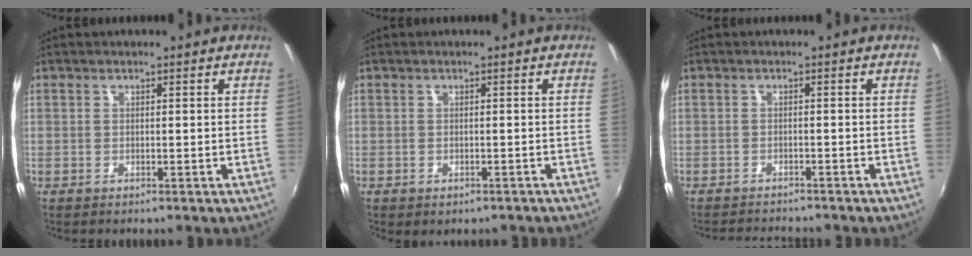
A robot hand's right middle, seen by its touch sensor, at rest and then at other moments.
{"total": 2.0, "force": [-1.3, 1.1, 1.0], "torque": [-0.018, -0.008, -0.014]}
{"total": 4.6, "force": [-4.5, 0.7, 1.0], "torque": [-0.032, -0.010, -0.070]}